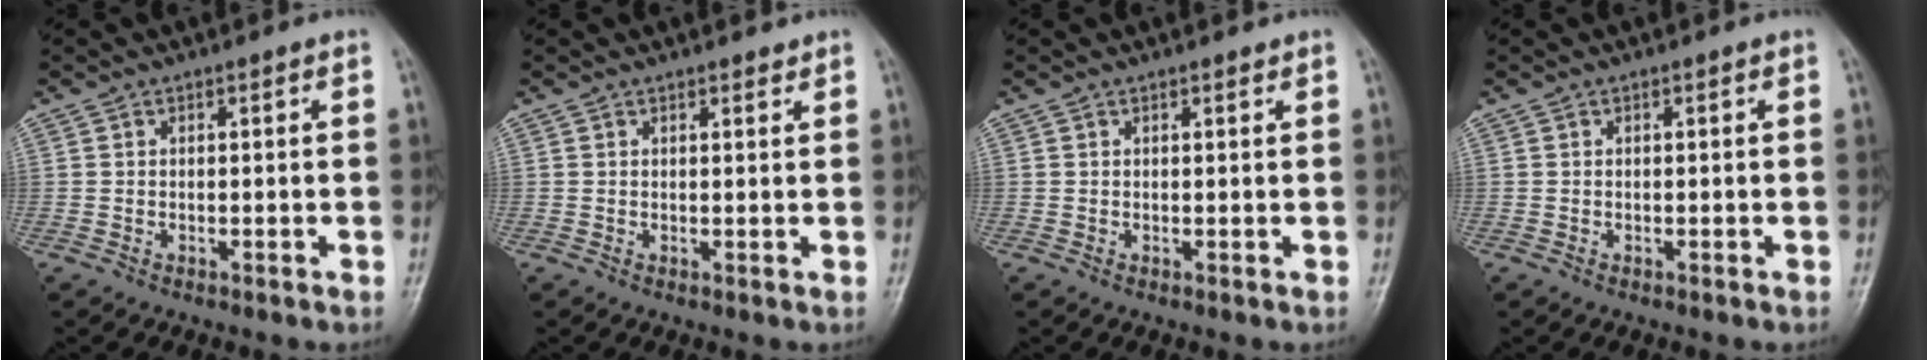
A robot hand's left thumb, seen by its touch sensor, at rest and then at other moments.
{"total": 1.2, "force": [1.1, 0.4, 0.2], "torque": [0.000, -0.009, 0.015]}
{"total": 0.6, "force": [0.5, 0.2, 0.1], "torque": [-0.005, -0.006, 0.008]}
{"total": 0.0}